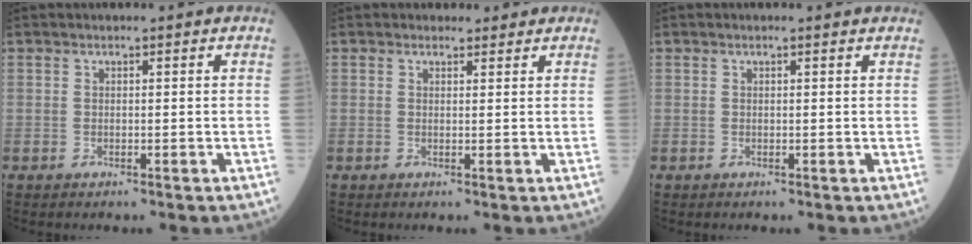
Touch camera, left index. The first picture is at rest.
{"total": 2.0, "force": [1.6, 1.2, 0.1], "torque": [0.003, 0.001, 0.014]}
{"total": 0.9, "force": [0.8, 0.1, 0.3], "torque": [-0.009, -0.001, 0.002]}